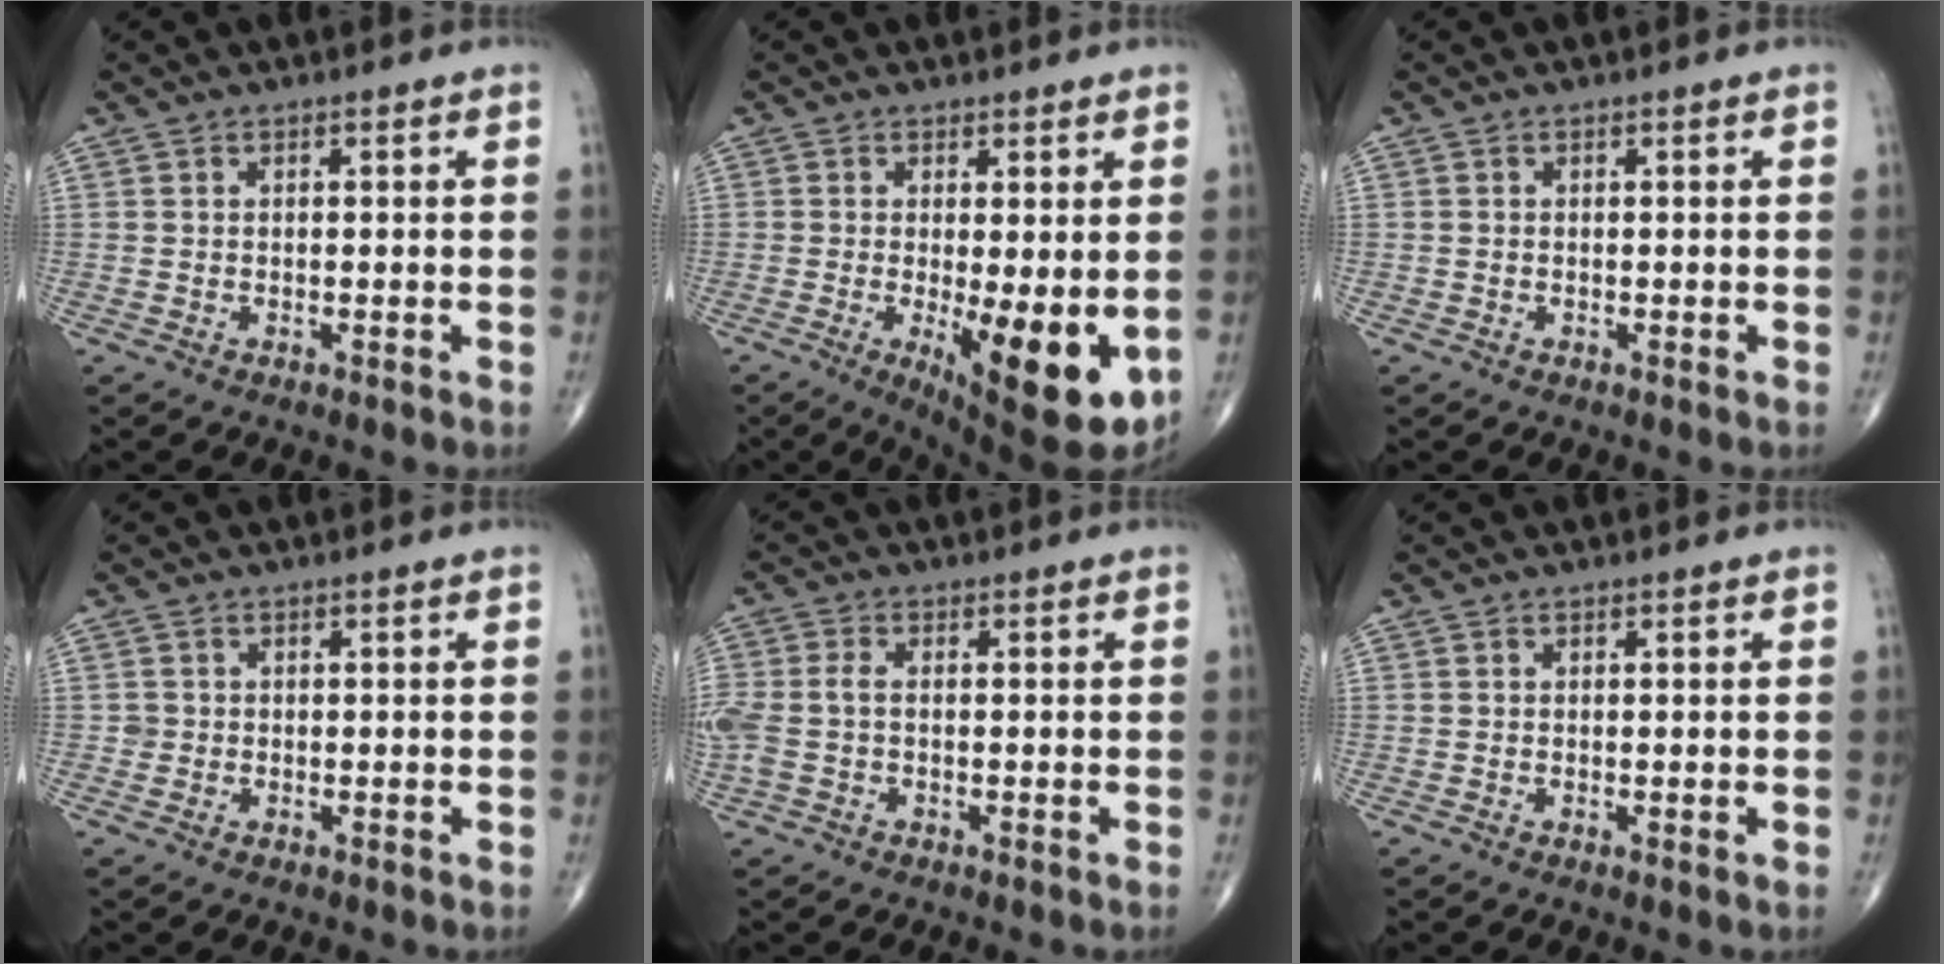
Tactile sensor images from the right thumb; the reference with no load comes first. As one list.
[{"total": 12.1, "force": [-2.2, 3.7, 11.3], "torque": [-0.158, -0.027, -0.021]}, {"total": 0.0}, {"total": 1.0, "force": [-0.1, 1.0, 0.1], "torque": [0.004, 0.004, -0.003]}, {"total": 6.0, "force": [-0.5, 3.8, 4.7], "torque": [-0.135, 0.012, -0.010]}, {"total": 0.0}]